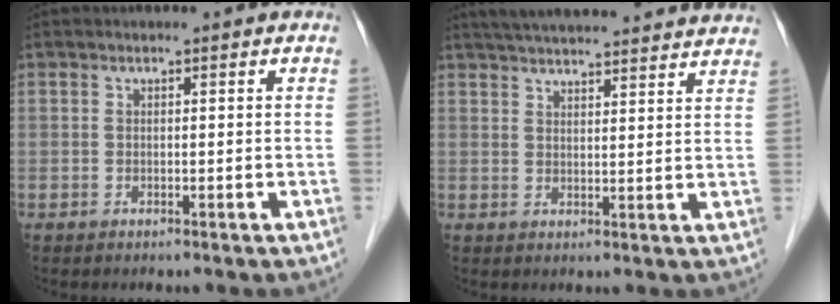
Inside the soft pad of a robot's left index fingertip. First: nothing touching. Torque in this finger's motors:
{"motor_torque": [-0.03, -0.86, 0.39, 0.09]}